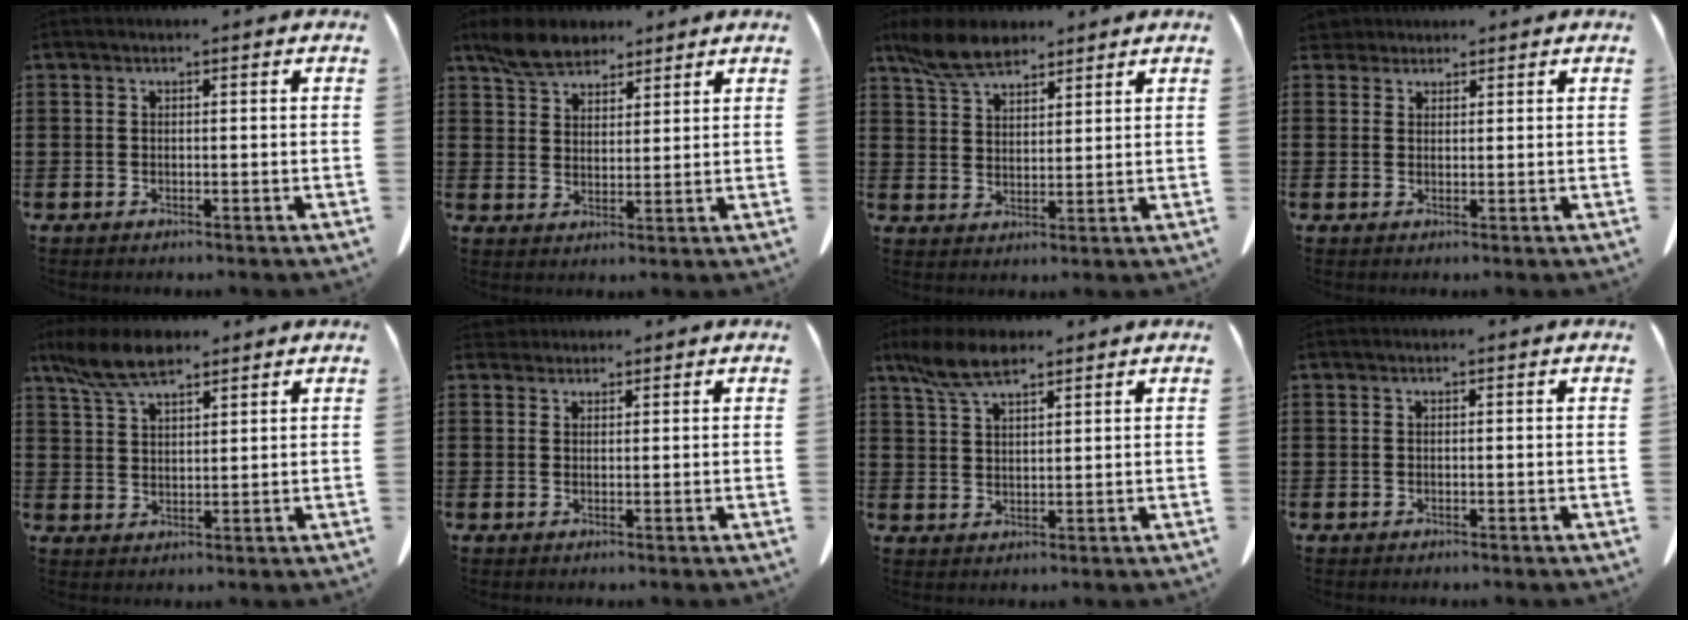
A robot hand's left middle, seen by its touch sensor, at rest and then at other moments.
{"total": 5.8, "force": [4.9, 2.6, 1.8], "torque": [-0.053, -0.002, 0.093]}
{"total": 6.8, "force": [5.5, 2.6, 3.0], "torque": [-0.079, -0.004, 0.106]}
{"total": 2.4, "force": [2.1, 1.0, 0.4], "torque": [-0.016, 0.003, 0.043]}
{"total": 7.1, "force": [5.3, 2.2, 4.2], "torque": [-0.102, -0.006, 0.099]}
{"total": 1.7, "force": [1.5, 0.6, 0.1], "torque": [-0.008, 0.002, 0.032]}
{"total": 6.5, "force": [4.5, 2.1, 4.2], "torque": [-0.099, -0.004, 0.083]}
{"total": 0.0}